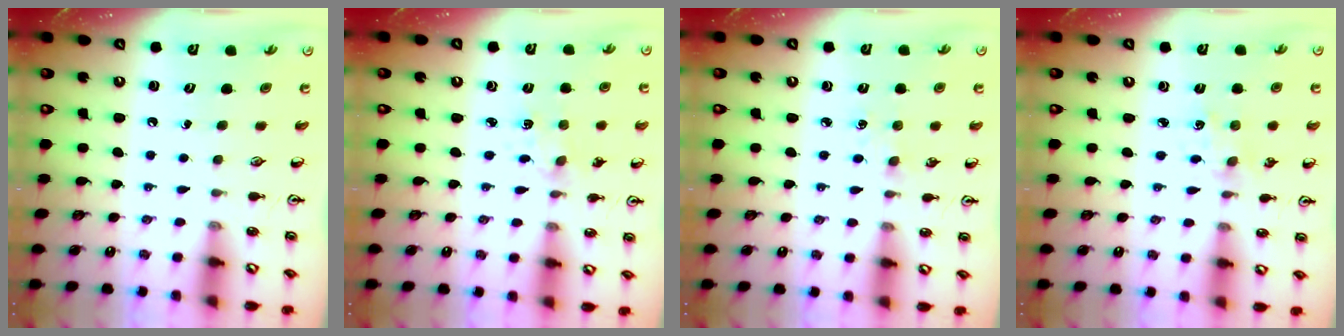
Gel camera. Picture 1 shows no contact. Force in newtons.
{"total": 2.0, "press": 2.0, "slide": 0.3}
{"total": 2.8, "press": 2.8, "slide": 0.4}
{"total": 2.3, "press": 2.2, "slide": 0.4}